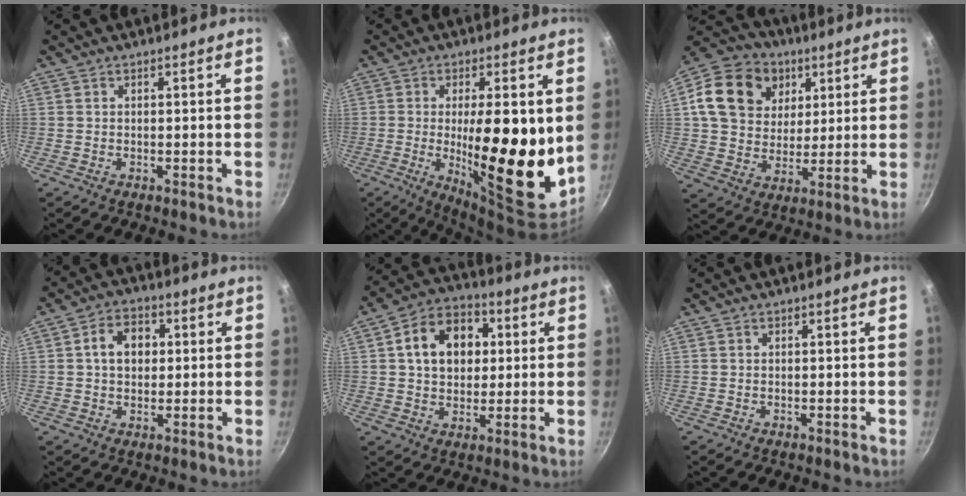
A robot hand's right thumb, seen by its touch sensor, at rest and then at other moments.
{"total": 18.5, "force": [0.2, 5.4, 17.7], "torque": [-0.253, -0.027, 0.006]}
{"total": 17.9, "force": [5.6, 14.4, 9.0], "torque": [-0.149, 0.005, 0.091]}
{"total": 7.3, "force": [1.2, 5.6, 4.6], "torque": [-0.049, 0.012, 0.011]}
{"total": 13.7, "force": [2.9, 10.2, 8.6], "torque": [-0.109, 0.019, 0.035]}
{"total": 0.0}